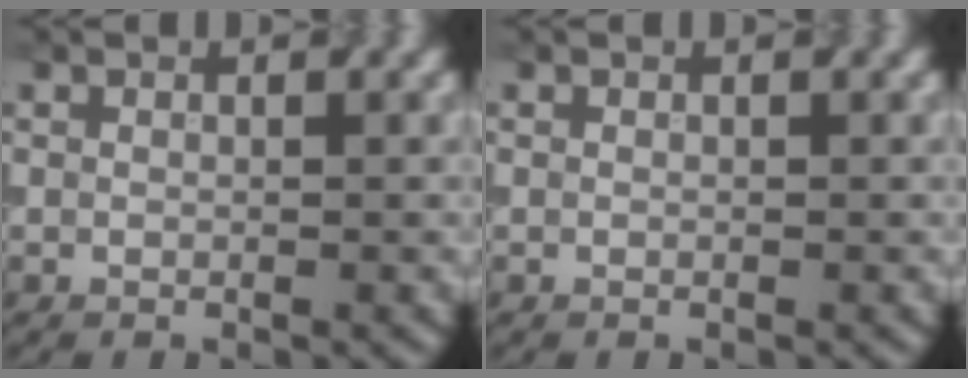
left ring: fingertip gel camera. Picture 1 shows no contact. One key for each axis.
{"total": 0.0}